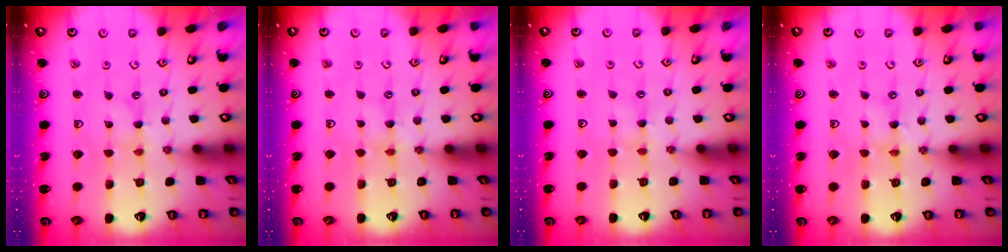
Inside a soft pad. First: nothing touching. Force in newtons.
{"total": 1.9, "press": 1.8, "slide": 0.3}
{"total": 2.3, "press": 2.3, "slide": 0.4}
{"total": 0.0}